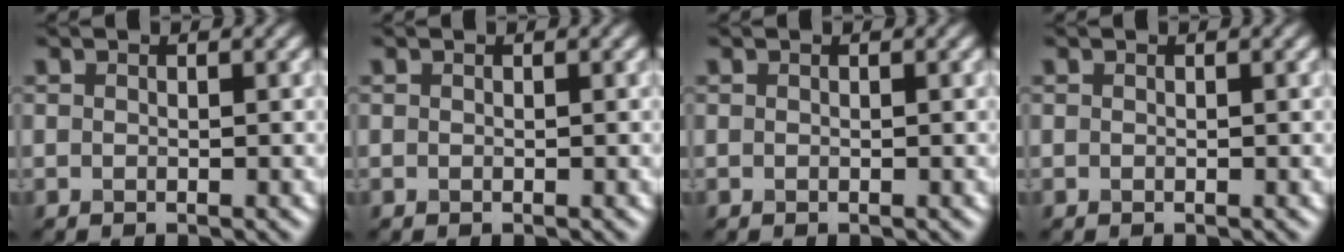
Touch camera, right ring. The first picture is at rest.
{"total": 0.0}
{"total": 0.0}
{"total": 0.0}